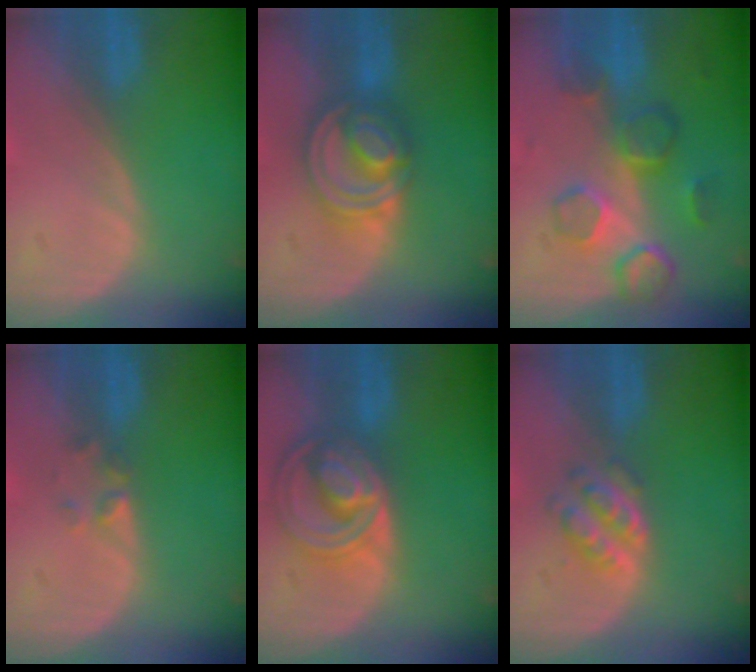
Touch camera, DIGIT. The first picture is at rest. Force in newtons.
{"total": 8.2, "press": 6.9, "slide": 4.4}
{"total": 8.4, "press": 7.7, "slide": 3.4}
{"total": 1.6, "press": 1.4, "slide": 0.9}
{"total": 8.5, "press": 7.3, "slide": 4.3}
{"total": 4.1, "press": 4.0, "slide": 0.9}